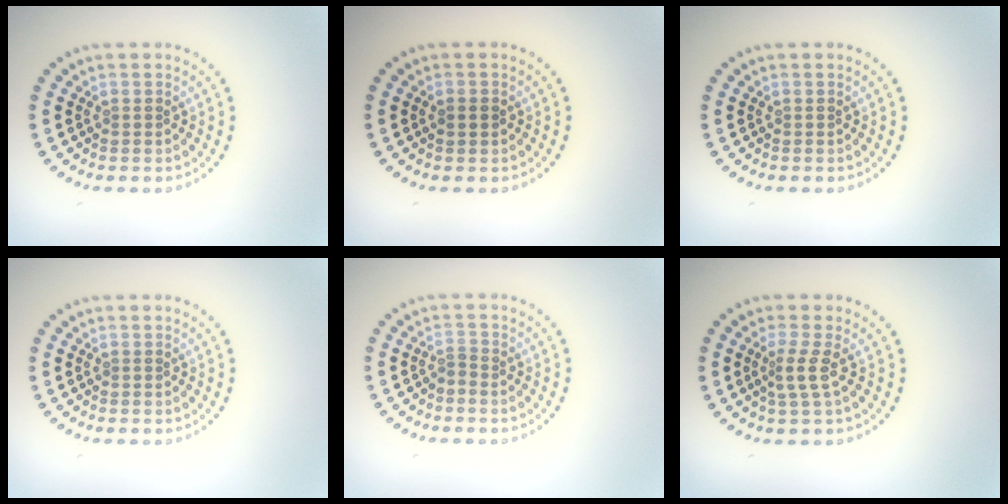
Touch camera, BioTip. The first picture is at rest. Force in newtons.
{"total": 1.1, "press": 1.1, "slide": 0.2}
{"total": 0.0}
{"total": 0.0}
{"total": 0.8, "press": 0.3, "slide": 0.7}
{"total": 2.0, "press": 1.4, "slide": 1.5}